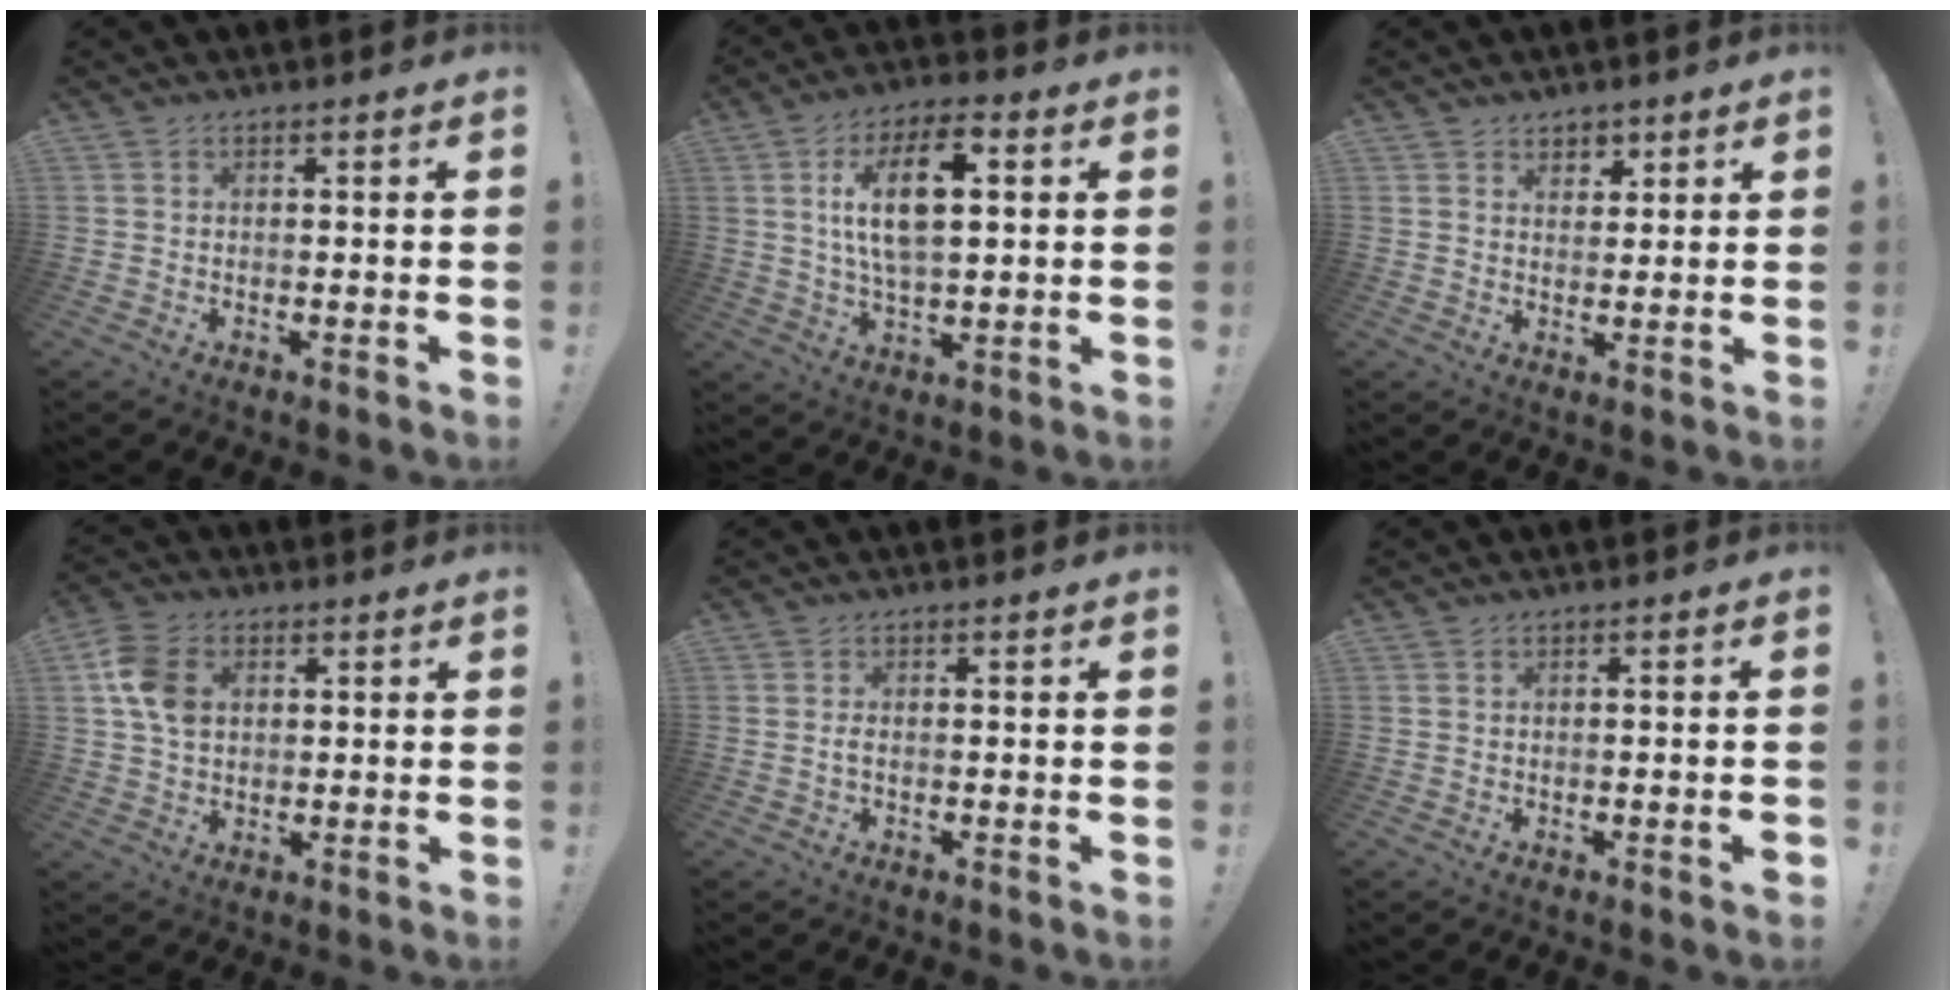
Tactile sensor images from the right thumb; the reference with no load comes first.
{"total": 14.2, "force": [3.8, 6.7, 11.9], "torque": [-0.202, 0.004, 0.062]}
{"total": 3.9, "force": [2.5, 2.9, 0.5], "torque": [0.003, -0.016, 0.045]}
{"total": 10.0, "force": [2.0, 7.4, 6.4], "torque": [-0.101, 0.007, 0.040]}
{"total": 1.4, "force": [-0.6, 0.2, 1.3], "torque": [-0.025, 0.003, -0.011]}
{"total": 1.8, "force": [-0.7, -0.4, 1.6], "torque": [-0.028, 0.000, -0.011]}